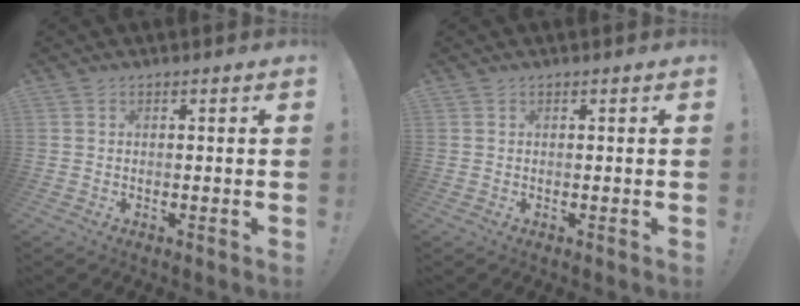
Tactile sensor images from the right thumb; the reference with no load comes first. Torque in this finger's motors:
{"motor_torque": [-0.07, 0.10, 0.17, -0.05, -0.02]}